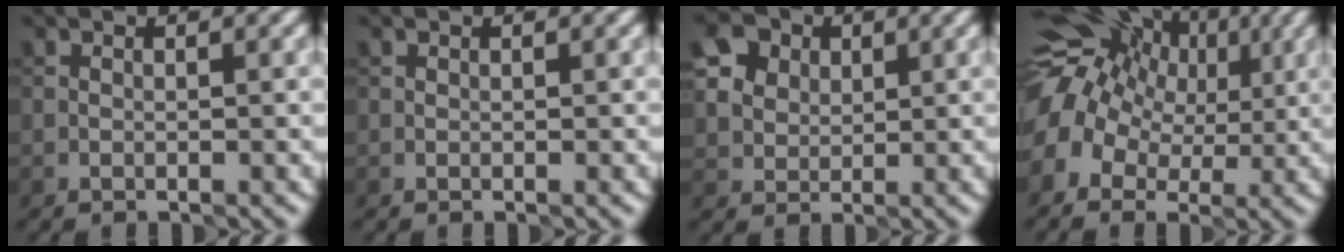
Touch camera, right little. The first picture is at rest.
{"total": 0.0}
{"total": 6.2, "force": [2.9, 4.9, 2.5], "torque": [-0.067, 0.023, 0.051]}
{"total": 13.2, "force": [3.2, 9.8, 8.3], "torque": [-0.150, 0.026, 0.037]}